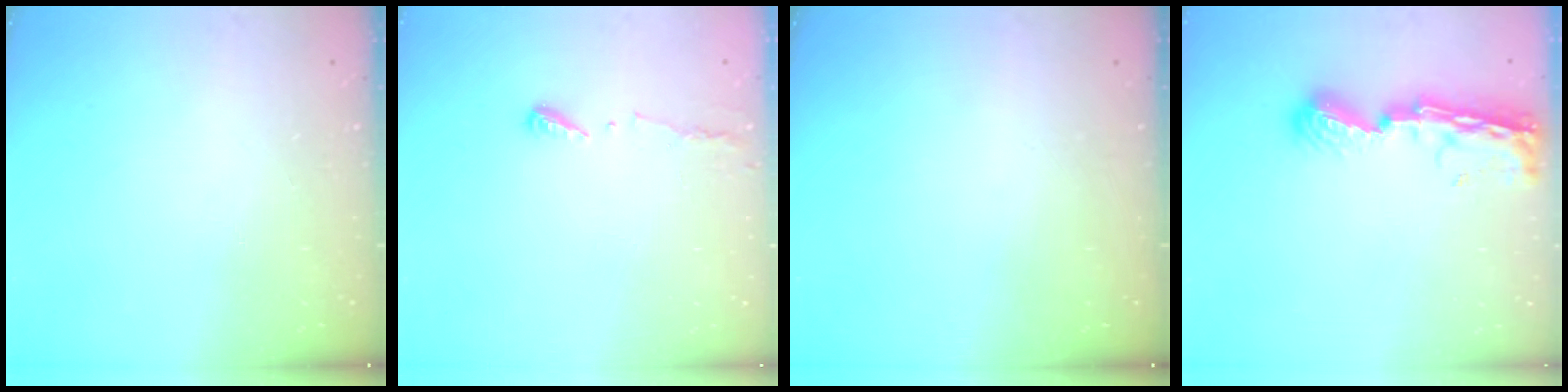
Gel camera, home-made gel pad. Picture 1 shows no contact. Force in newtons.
{"total": 3.5, "press": 3.4, "slide": 0.3}
{"total": 0.0}
{"total": 9.3, "press": 9.3, "slide": 1.0}